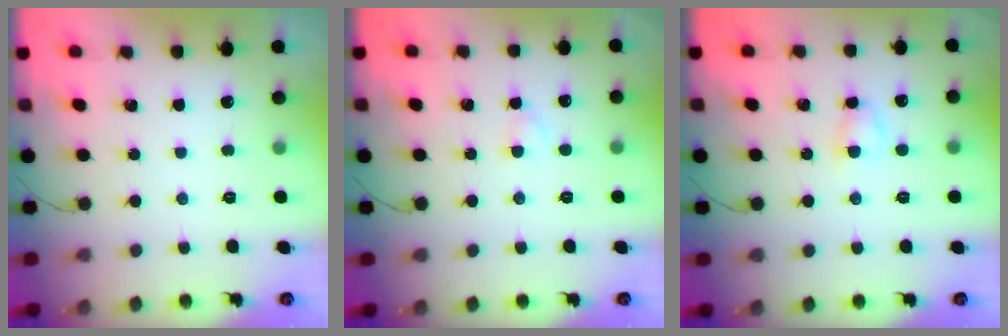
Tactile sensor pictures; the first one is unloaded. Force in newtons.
{"total": 1.8, "press": 1.6, "slide": 0.8}
{"total": 3.5, "press": 3.4, "slide": 0.7}